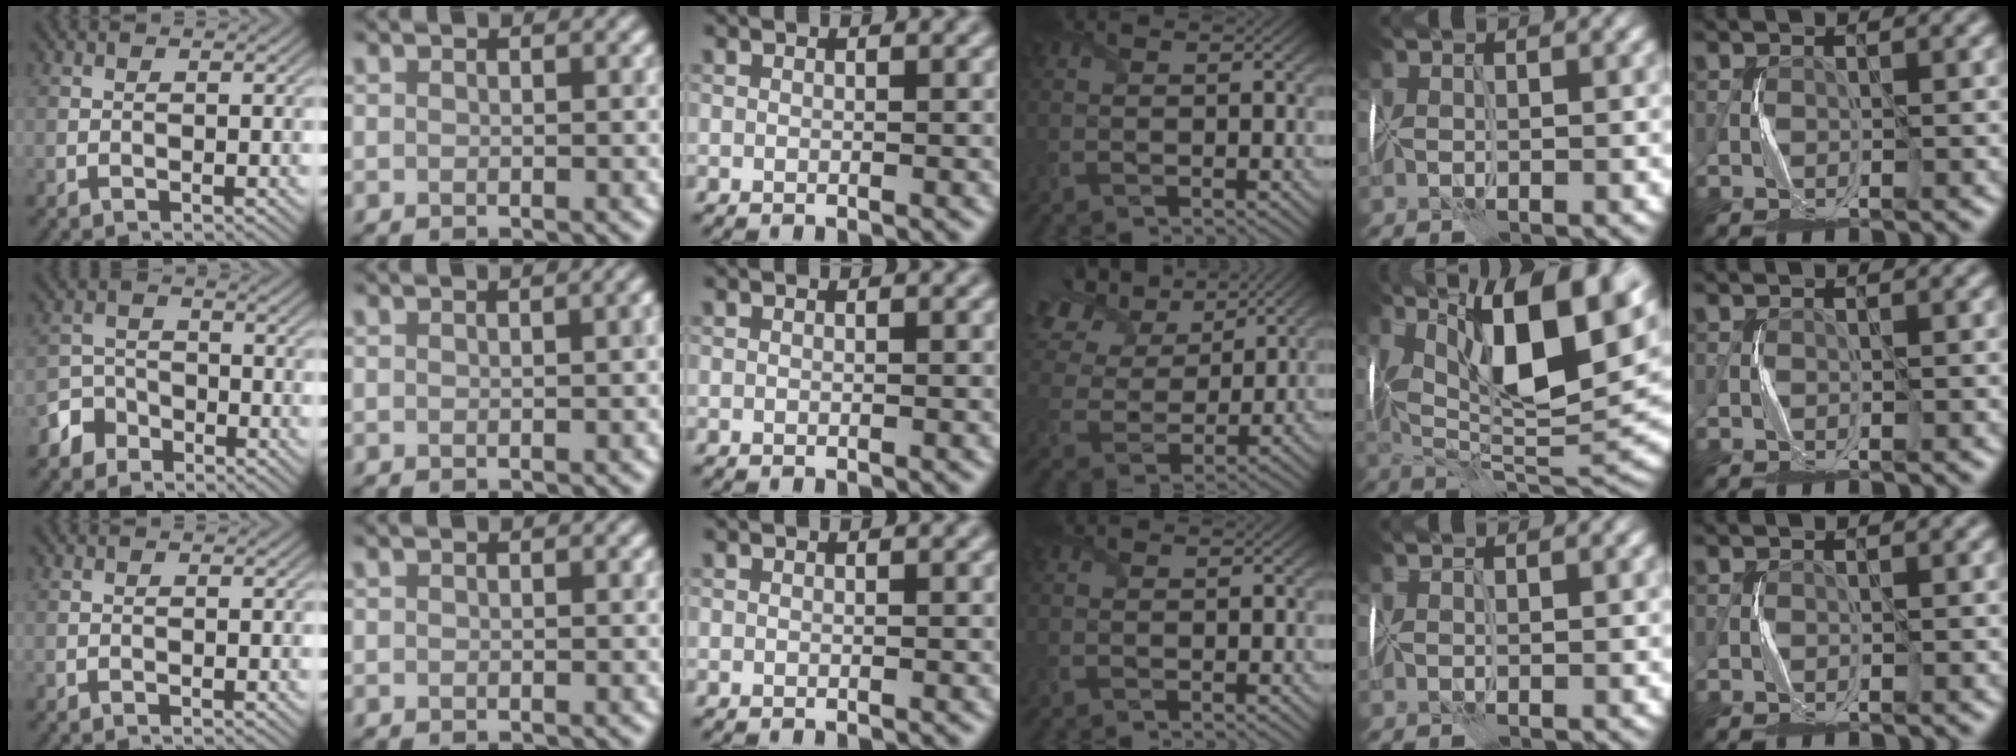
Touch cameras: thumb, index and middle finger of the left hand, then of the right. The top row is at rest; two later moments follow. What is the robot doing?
{"motion": "fold", "object": "tissue"}